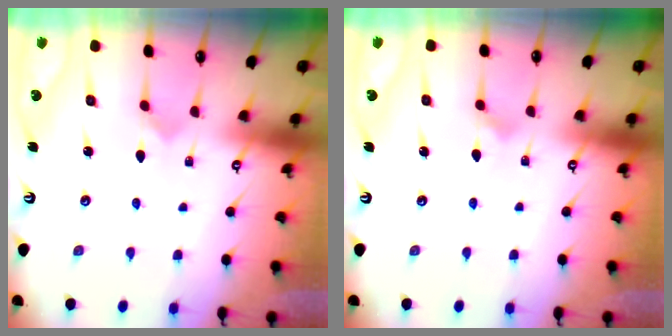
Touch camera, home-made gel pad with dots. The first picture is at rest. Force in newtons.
{"total": 2.2, "press": 2.2, "slide": 0.2}